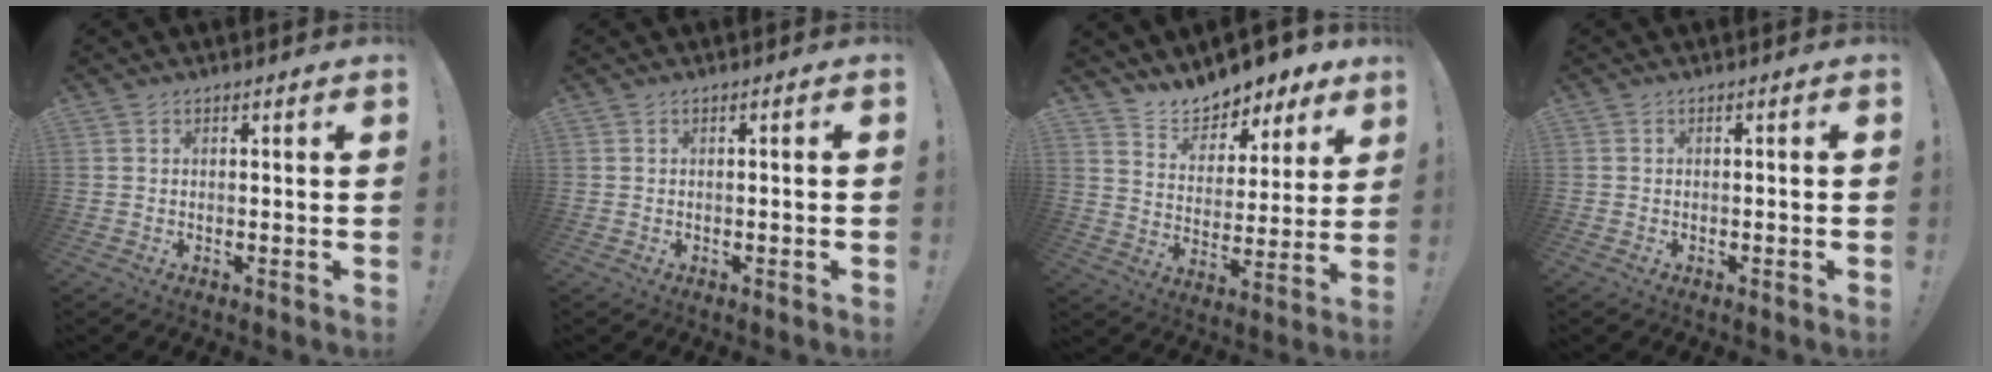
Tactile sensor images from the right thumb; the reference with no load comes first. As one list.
[{"total": 0.9, "force": [-0.5, -0.3, 0.6], "torque": [-0.012, -0.001, -0.009]}, {"total": 10.1, "force": [9.3, 3.7, 1.4], "torque": [-0.031, -0.083, 0.171]}, {"total": 1.0, "force": [-0.9, -0.2, 0.5], "torque": [-0.008, 0.000, -0.015]}]